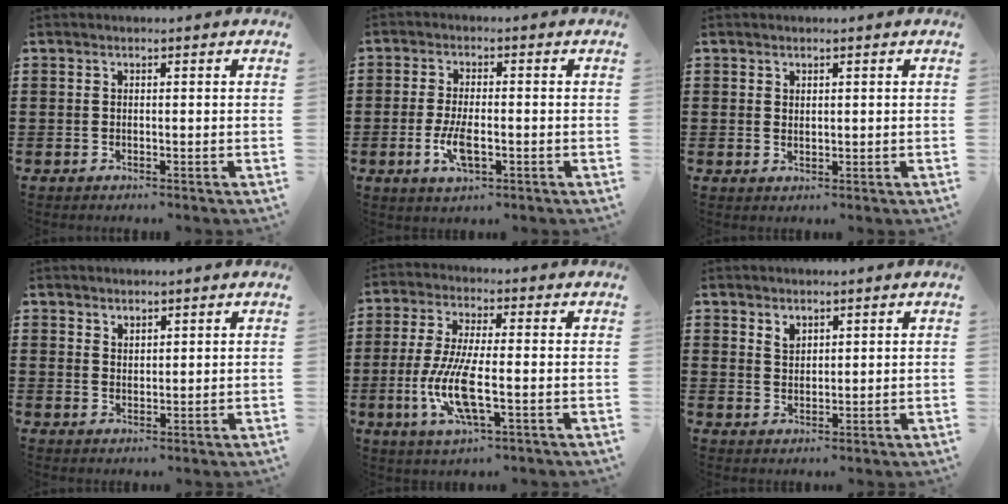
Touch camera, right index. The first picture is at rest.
{"total": 5.4, "force": [-1.5, 2.2, 4.8], "torque": [-0.108, -0.004, -0.033]}
{"total": 1.0, "force": [0.9, 0.6, 0.1], "torque": [-0.002, 0.004, 0.016]}
{"total": 1.9, "force": [1.7, 0.7, -0.1], "torque": [-0.001, 0.002, 0.034]}
{"total": 9.4, "force": [-2.4, 2.6, 8.7], "torque": [-0.191, -0.017, -0.048]}
{"total": 1.9, "force": [1.5, 1.1, 0.4], "torque": [-0.012, 0.003, 0.030]}